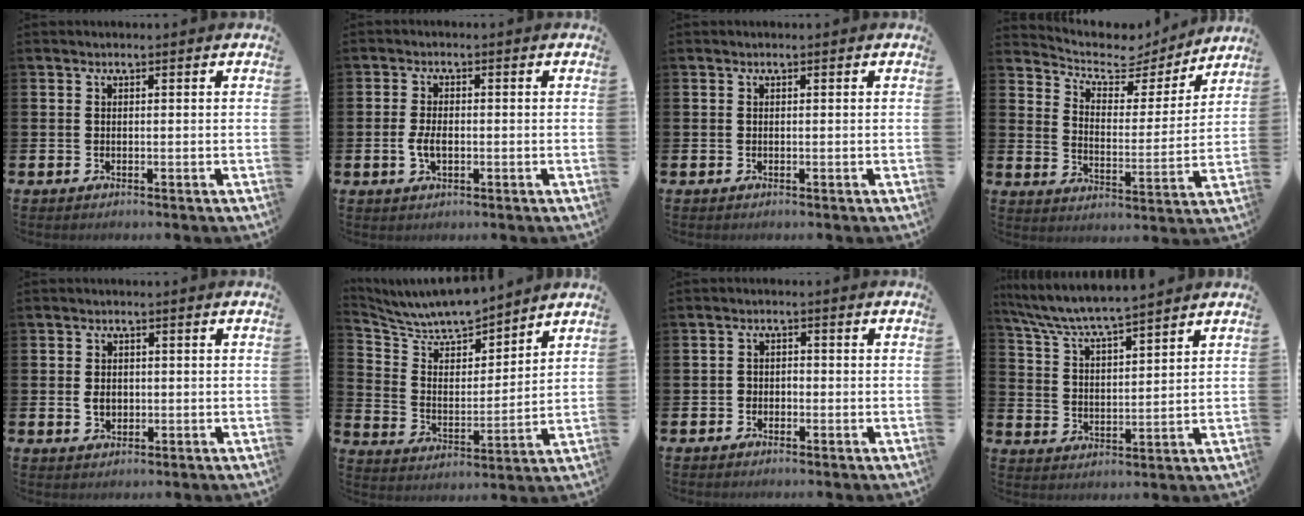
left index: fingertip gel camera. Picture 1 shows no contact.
{"total": 2.9, "force": [-0.5, 1.7, 2.3], "torque": [-0.047, 0.000, -0.013]}
{"total": 0.0}
{"total": 6.2, "force": [5.4, 2.6, 1.8], "torque": [-0.059, -0.042, 0.085]}
{"total": 2.3, "force": [0.0, 1.8, 1.4], "torque": [-0.015, 0.003, -0.006]}
{"total": 8.4, "force": [8.1, 1.5, 1.8], "torque": [-0.067, -0.066, 0.143]}
{"total": 1.6, "force": [-1.0, 1.1, 0.3], "torque": [-0.003, 0.002, -0.024]}
{"total": 6.4, "force": [6.2, 0.0, 1.6], "torque": [-0.059, -0.041, 0.108]}